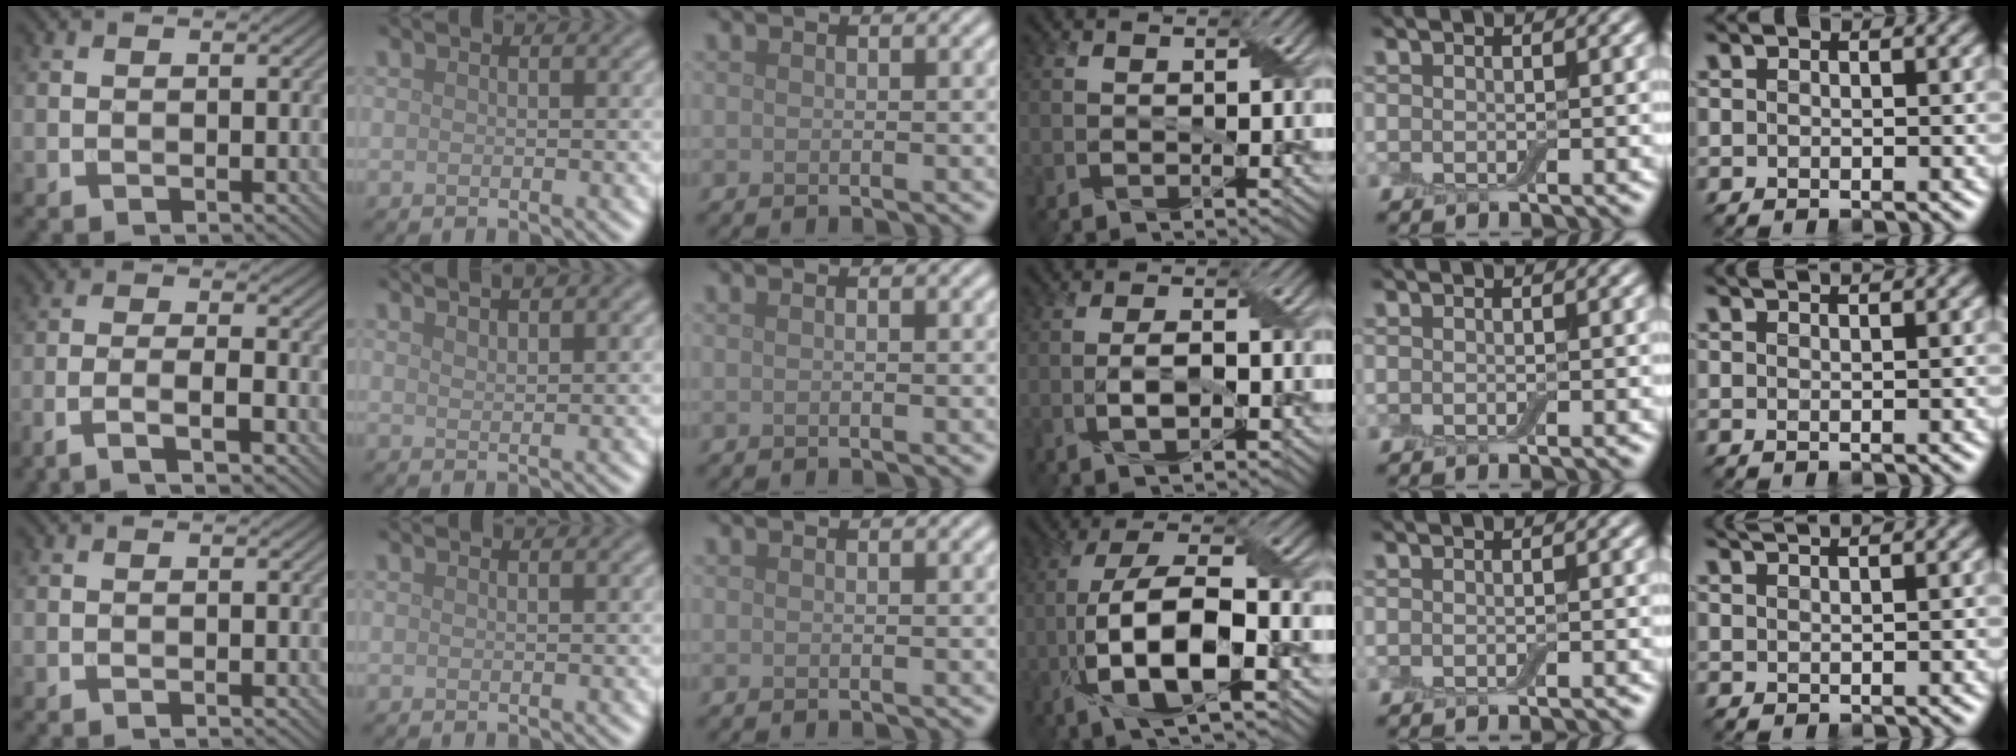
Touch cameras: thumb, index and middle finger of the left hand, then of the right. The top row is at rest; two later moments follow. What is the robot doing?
{"motion": "peel", "object": "bubble wrap"}